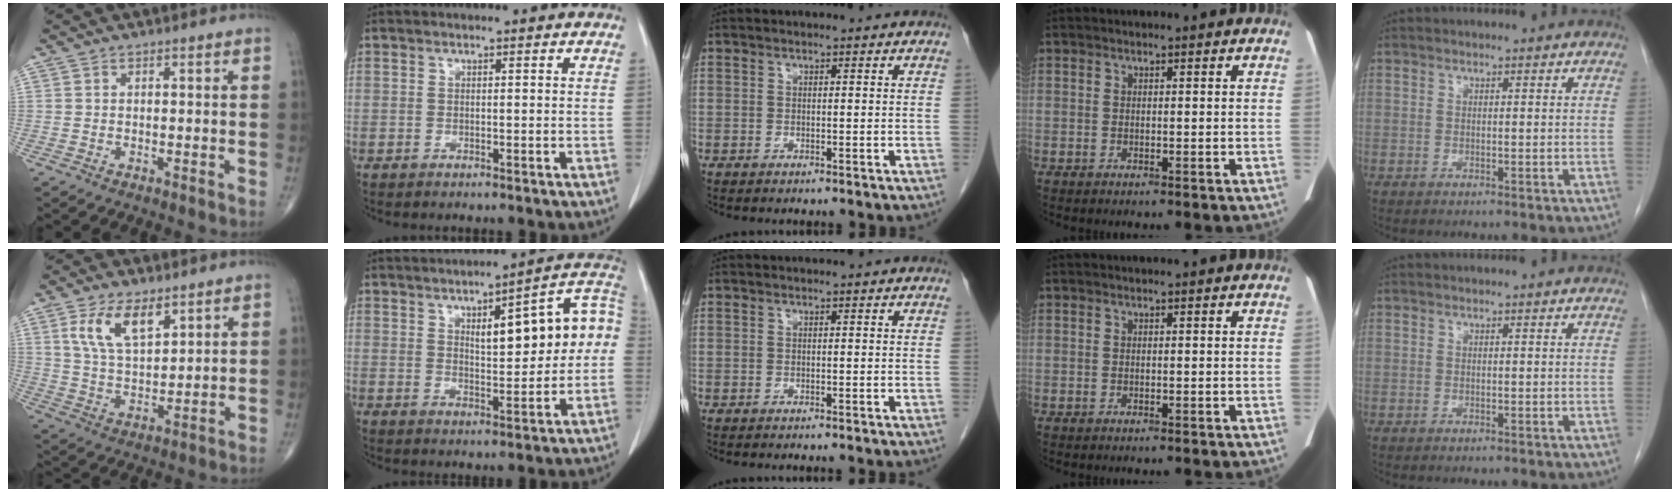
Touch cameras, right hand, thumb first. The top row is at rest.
{"thumb": {"total": 9.4, "force": [4.9, 4.3, 6.7], "torque": [-0.114, -0.023, 0.100]}, "index": {"total": 13.0, "force": [1.9, 3.7, 12.4], "torque": [-0.163, 0.040, 0.027]}, "middle": {"total": 2.9, "force": [-2.5, 0.0, 1.3], "torque": [-0.016, 0.000, -0.028]}}